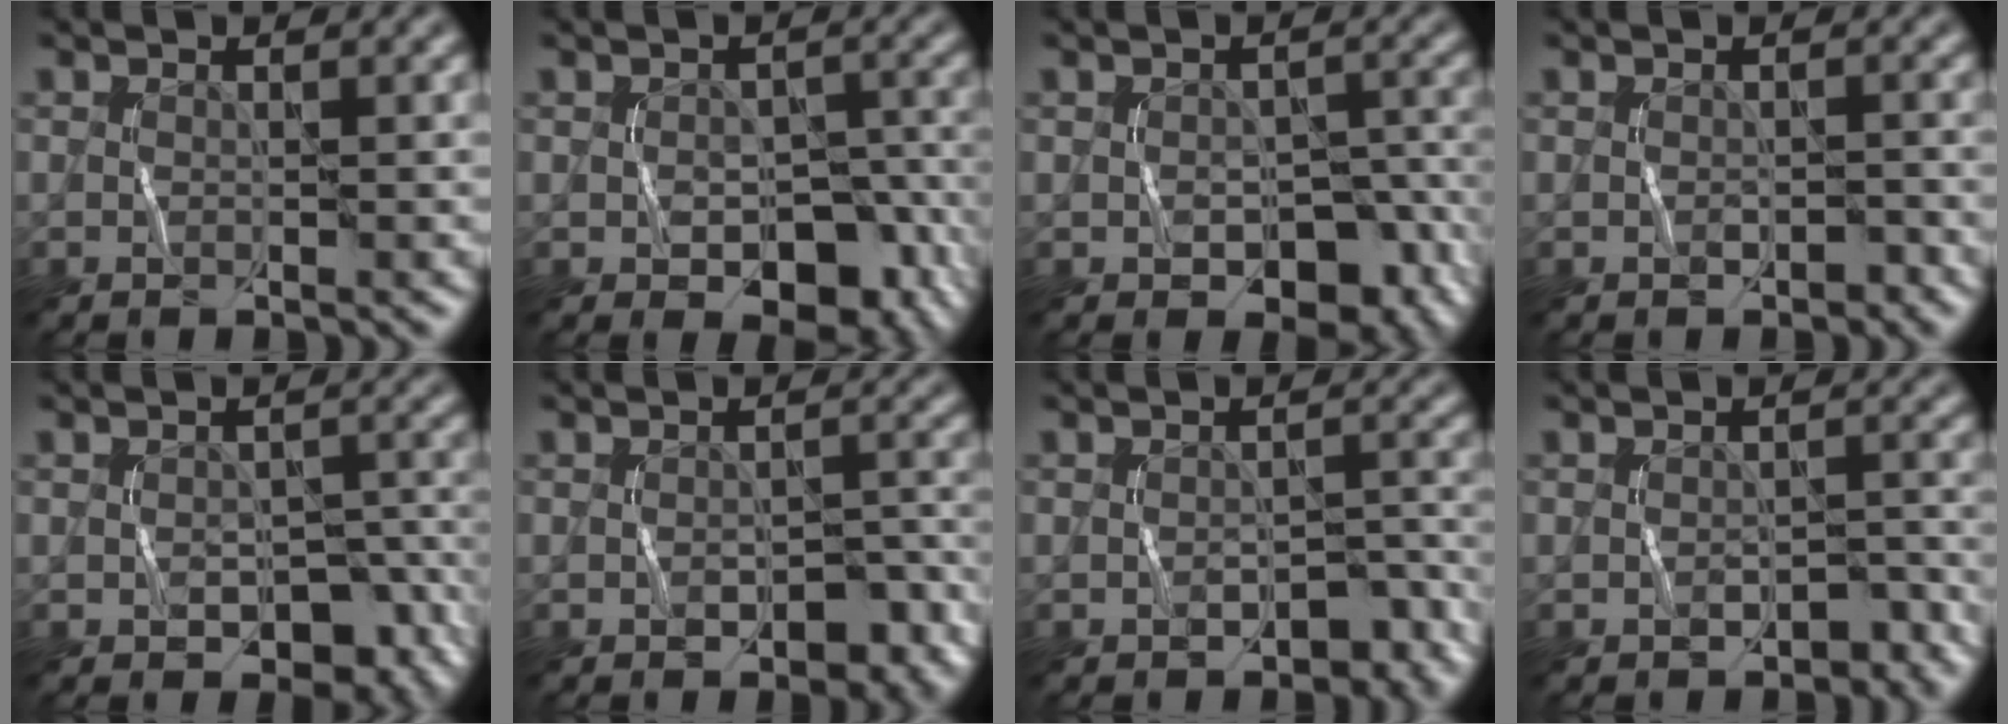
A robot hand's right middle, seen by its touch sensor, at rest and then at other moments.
{"total": 6.0, "force": [-2.4, 3.9, 3.9], "torque": [-0.045, -0.009, -0.028]}
{"total": 6.5, "force": [-2.8, 4.3, 4.0], "torque": [-0.048, -0.009, -0.030]}
{"total": 1.0, "force": [-0.6, 0.7, 0.5], "torque": [-0.008, -0.001, -0.006]}
{"total": 5.9, "force": [-2.6, 3.9, 3.5], "torque": [-0.042, -0.009, -0.029]}
{"total": 3.4, "force": [-1.7, 2.1, 2.1], "torque": [-0.027, -0.002, -0.017]}
{"total": 3.3, "force": [-2.0, 2.0, 1.8], "torque": [-0.019, 0.000, -0.023]}
{"total": 2.1, "force": [-1.2, 1.2, 1.1], "torque": [-0.015, 0.001, -0.012]}